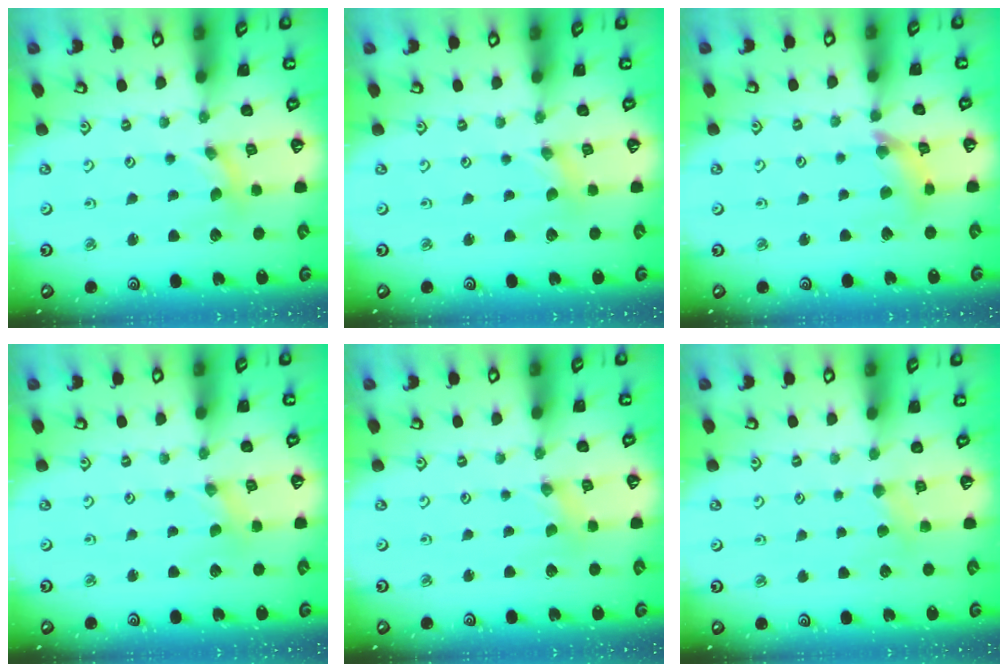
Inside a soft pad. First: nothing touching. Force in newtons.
{"total": 0.0}
{"total": 7.3, "press": 7.3, "slide": 0.8}
{"total": 0.0}
{"total": 0.0}
{"total": 2.9, "press": 2.8, "slide": 0.5}